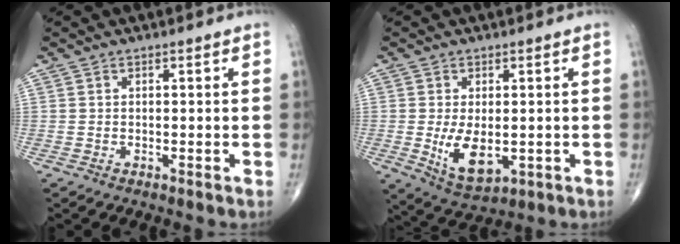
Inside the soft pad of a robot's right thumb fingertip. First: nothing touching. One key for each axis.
{"total": 7.9, "fx": -1.0, "fy": 4.2, "fz": 6.7, "tx": -0.110, "ty": -0.019, "tz": -0.003}